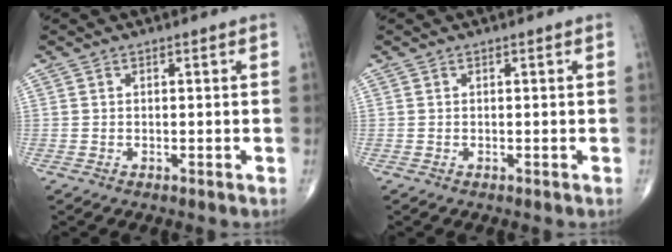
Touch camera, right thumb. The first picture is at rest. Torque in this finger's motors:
{"motor_torque": [0.00, 0.00, 0.00, 0.00, 0.00]}